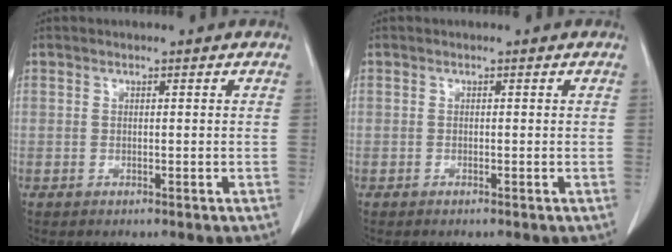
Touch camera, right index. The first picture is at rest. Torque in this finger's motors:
{"motor_torque": [-0.02, 0.20, 0.00, -0.01]}